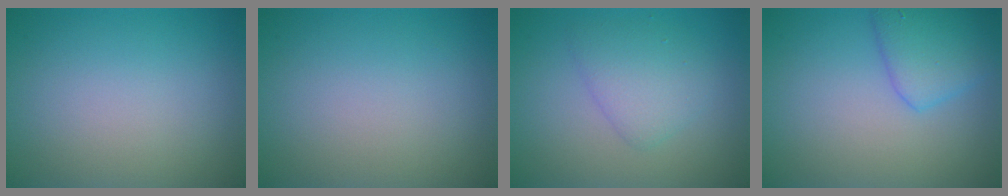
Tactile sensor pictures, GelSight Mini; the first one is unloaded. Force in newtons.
{"total": 0.0}
{"total": 2.9, "press": 2.9, "slide": 0.0}
{"total": 3.3, "press": 3.3, "slide": 0.2}